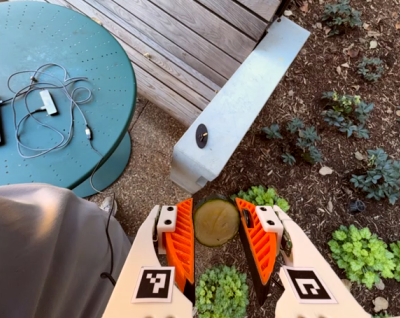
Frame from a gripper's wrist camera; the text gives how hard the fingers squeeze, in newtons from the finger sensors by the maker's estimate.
{"total": 10.4, "left": 10.8, "right": 10.1}